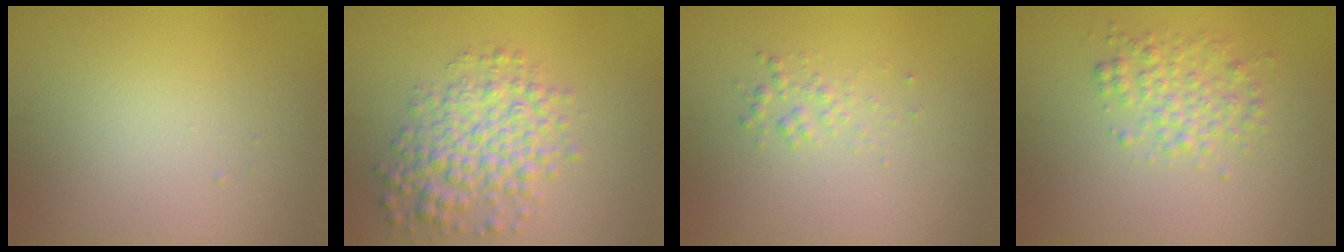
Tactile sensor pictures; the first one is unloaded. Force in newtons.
{"total": 5.0, "press": 5.0, "slide": 0.1}
{"total": 1.1, "press": 1.1, "slide": 0.1}
{"total": 2.6, "press": 2.6, "slide": 0.0}